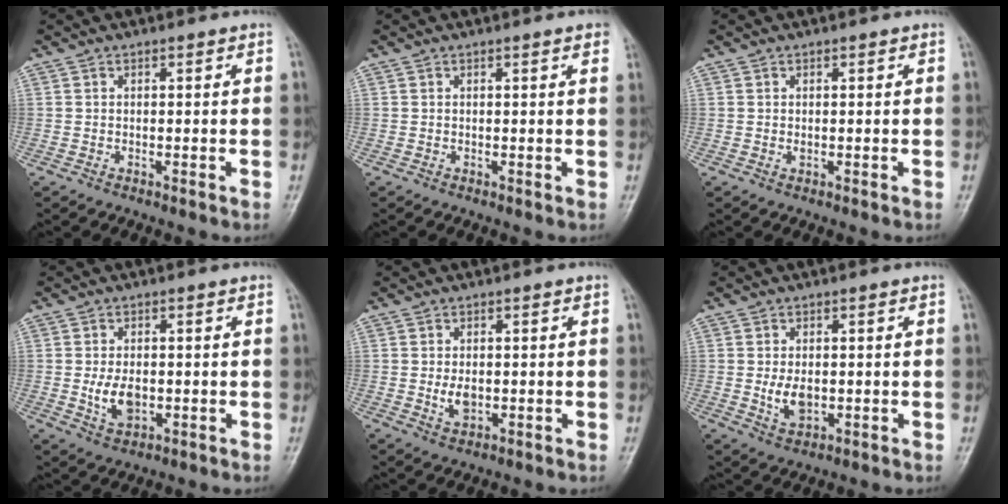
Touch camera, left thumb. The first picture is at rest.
{"total": 2.0, "force": [1.2, 0.2, 1.6], "torque": [-0.018, 0.002, 0.012]}
{"total": 0.7, "force": [0.2, 0.4, 0.5], "torque": [-0.006, -0.001, 0.003]}
{"total": 5.3, "force": [-0.6, 3.4, 4.1], "torque": [-0.068, -0.007, -0.004]}
{"total": 3.2, "force": [-0.2, 2.1, 2.4], "torque": [-0.038, -0.005, 0.001]}
{"total": 4.4, "force": [-0.2, 2.8, 3.4], "torque": [-0.054, -0.007, 0.003]}